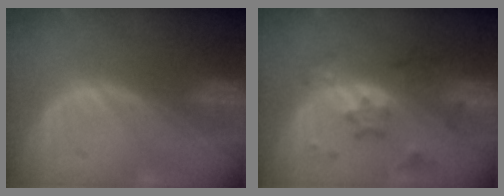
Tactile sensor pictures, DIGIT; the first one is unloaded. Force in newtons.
{"total": 6.5, "press": 6.4, "slide": 0.7}